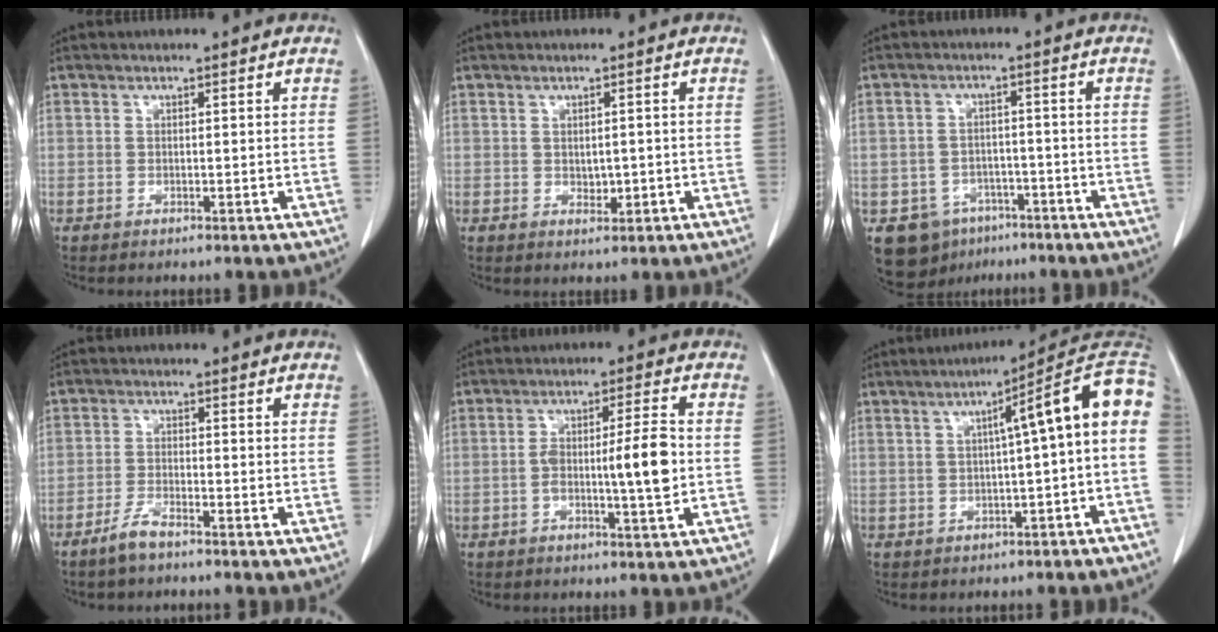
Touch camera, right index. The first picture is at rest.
{"total": 2.0, "force": [-0.2, 1.3, 1.5], "torque": [-0.020, -0.001, 0.002]}
{"total": 7.4, "force": [-4.2, 5.9, 1.4], "torque": [-0.023, 0.010, -0.058]}
{"total": 3.2, "force": [-2.7, 0.4, 1.7], "torque": [-0.037, -0.001, -0.059]}
{"total": 7.9, "force": [-1.0, 0.8, 7.8], "torque": [-0.132, 0.009, -0.018]}
{"total": 11.2, "force": [1.5, 0.2, 11.1], "torque": [-0.141, 0.041, 0.010]}